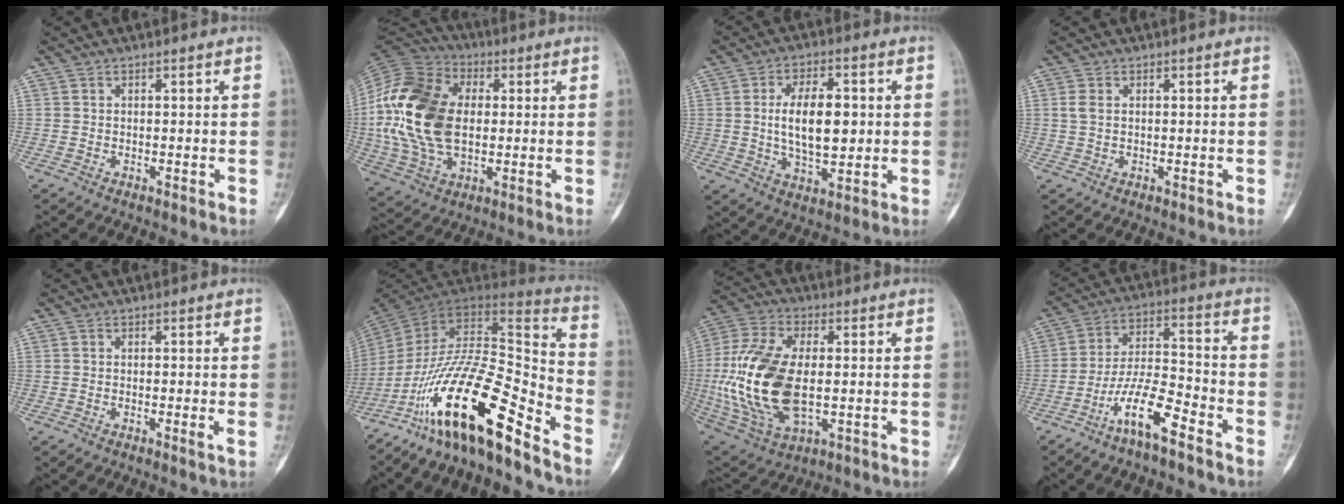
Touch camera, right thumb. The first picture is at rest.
{"total": 22.3, "force": [1.3, 14.4, 17.0], "torque": [-0.345, 0.002, 0.023]}
{"total": 12.0, "force": [1.0, 6.1, 10.3], "torque": [-0.154, -0.004, 0.022]}
{"total": 1.9, "force": [0.4, 1.2, 1.5], "torque": [-0.039, 0.003, 0.007]}
{"total": 1.0, "force": [-0.3, 0.0, 0.9], "torque": [-0.021, -0.003, -0.008]}
{"total": 24.0, "force": [-16.1, 5.9, 16.8], "torque": [-0.310, 0.089, -0.279]}
{"total": 21.9, "force": [-1.3, 11.7, 18.5], "torque": [-0.399, -0.007, -0.012]}
{"total": 14.7, "force": [-9.6, 3.5, 10.5], "torque": [-0.207, 0.076, -0.182]}